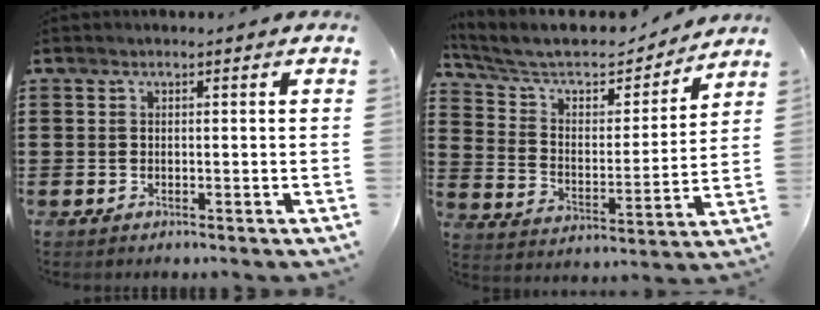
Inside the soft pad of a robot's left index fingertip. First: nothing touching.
{"total": 7.7, "force": [6.5, 2.8, 3.0], "torque": [-0.083, -0.041, 0.107]}